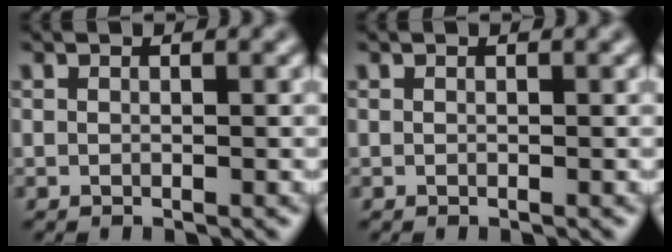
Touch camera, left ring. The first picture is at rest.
{"total": 0.0}